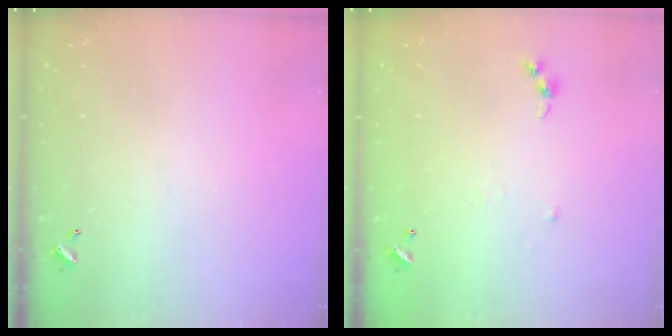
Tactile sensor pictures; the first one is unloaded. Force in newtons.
{"total": 4.6, "press": 4.5, "slide": 0.6}